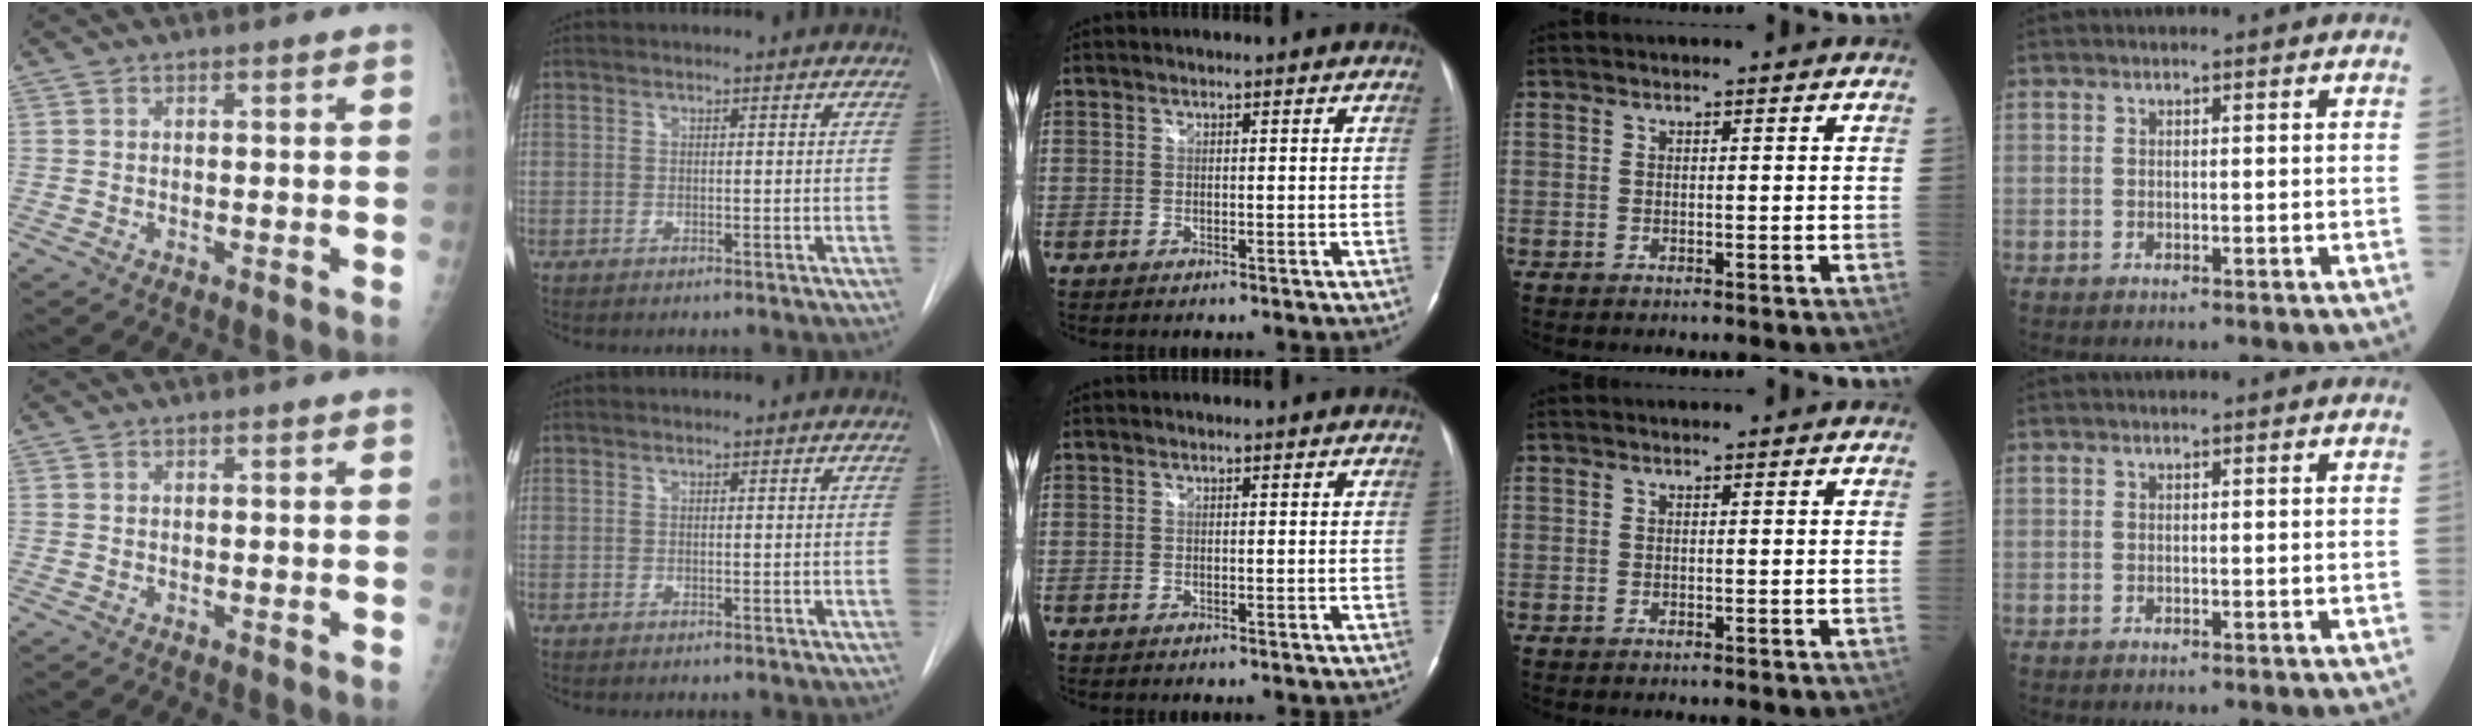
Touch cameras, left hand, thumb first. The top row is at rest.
{}